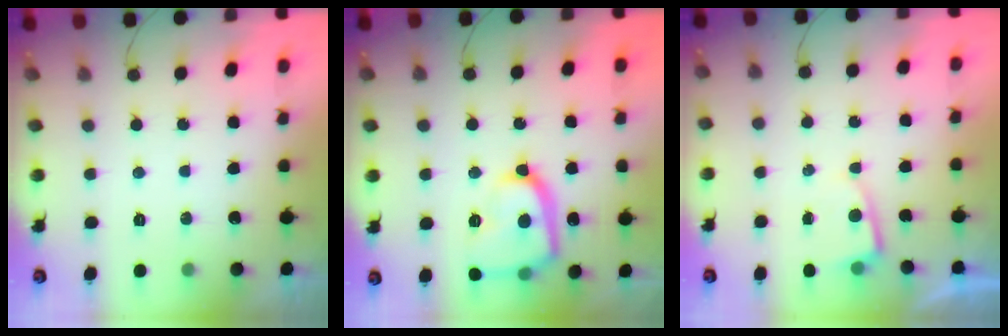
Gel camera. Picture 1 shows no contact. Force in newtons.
{"total": 17.8, "press": 17.7, "slide": 1.6}
{"total": 2.0, "press": 2.0, "slide": 0.2}